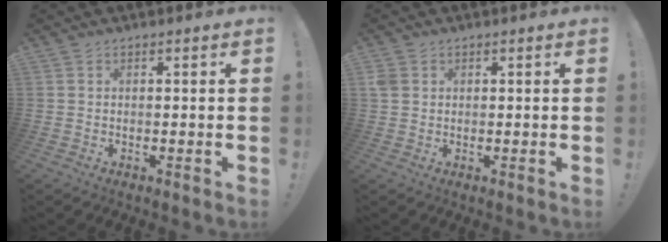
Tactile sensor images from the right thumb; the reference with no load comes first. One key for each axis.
{"total": 2.8, "fx": 1.0, "fy": 2.2, "fz": 1.3, "tx": -0.019, "ty": 0.003, "tz": 0.021}